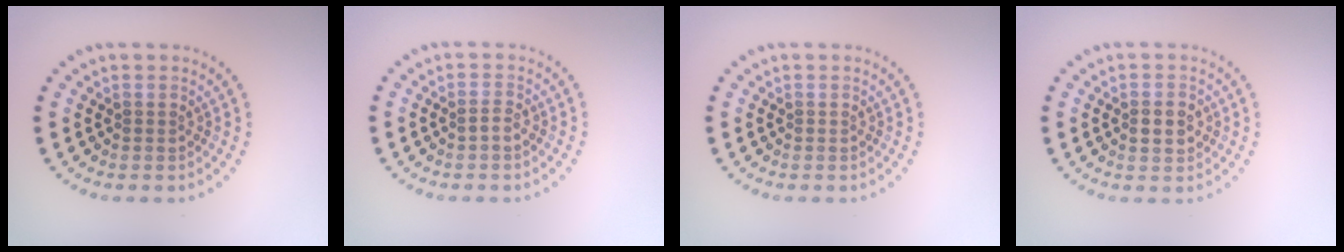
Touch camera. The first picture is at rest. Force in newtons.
{"total": 0.9, "press": 0.8, "slide": 0.3}
{"total": 0.0}
{"total": 2.7, "press": 2.7, "slide": 0.1}